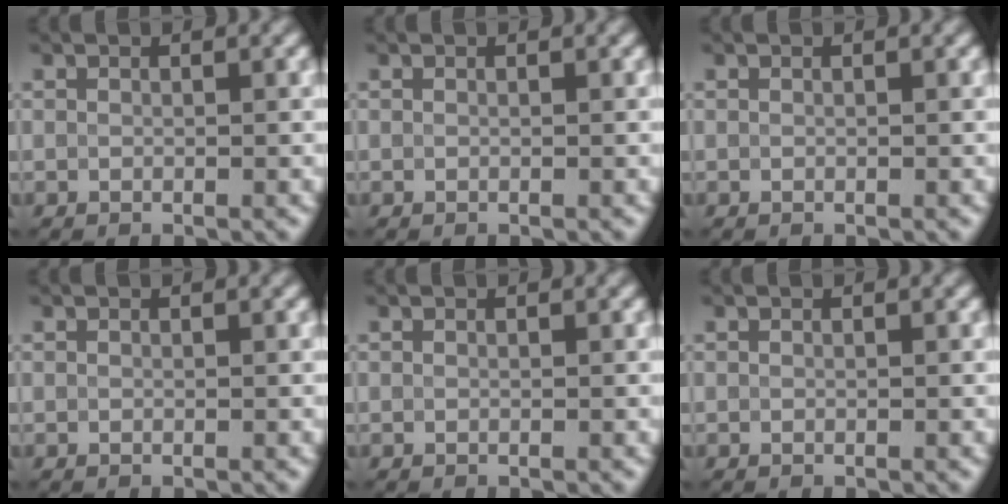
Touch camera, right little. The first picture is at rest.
{"total": 0.0}
{"total": 0.0}
{"total": 0.0}
{"total": 0.0}
{"total": 0.0}